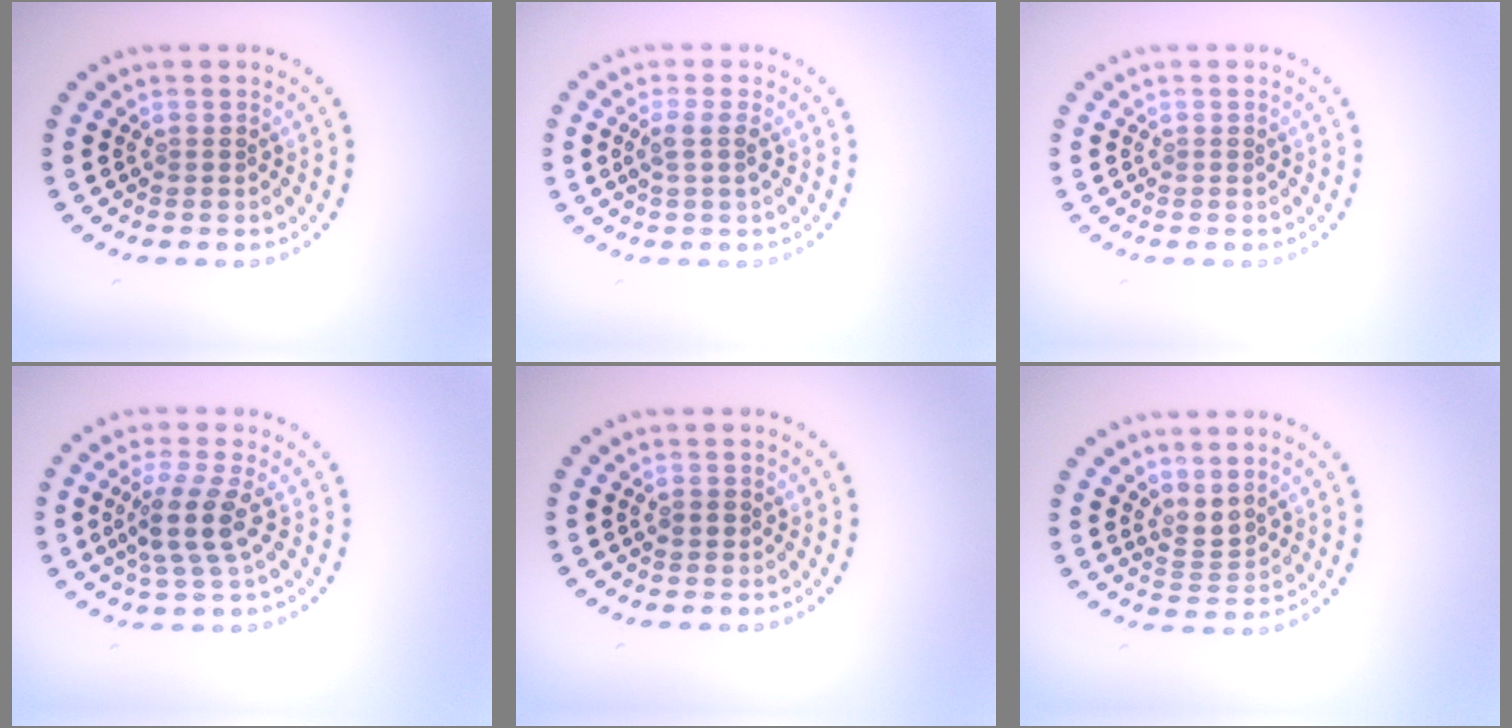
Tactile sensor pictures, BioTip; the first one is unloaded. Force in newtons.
{"total": 1.4, "press": 1.2, "slide": 0.8}
{"total": 0.0}
{"total": 3.6, "press": 2.8, "slide": 2.3}
{"total": 0.8, "press": 0.8, "slide": 0.1}
{"total": 1.9, "press": 1.3, "slide": 1.4}